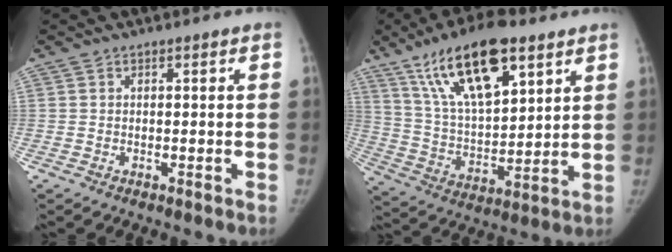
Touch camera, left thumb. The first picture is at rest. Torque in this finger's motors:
{"motor_torque": [0.61, 0.50, 1.30, -1.47, 0.24]}